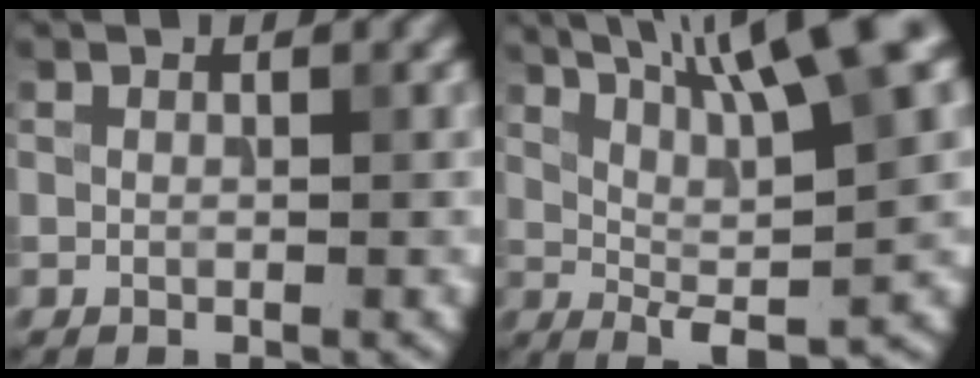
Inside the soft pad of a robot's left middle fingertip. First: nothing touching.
{"total": 12.1, "force": [5.3, 2.5, 10.7], "torque": [-0.147, 0.020, 0.086]}